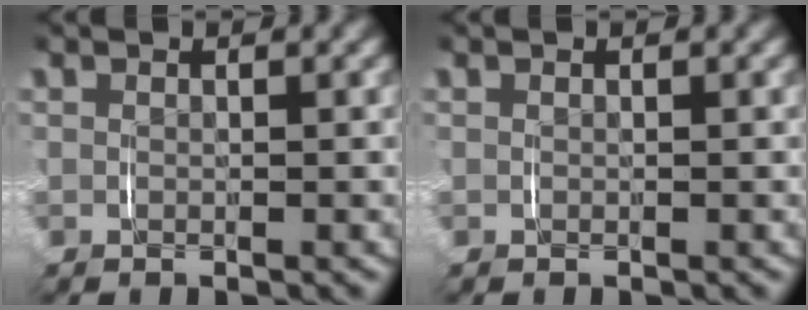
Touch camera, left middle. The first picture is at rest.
{"total": 0.0}